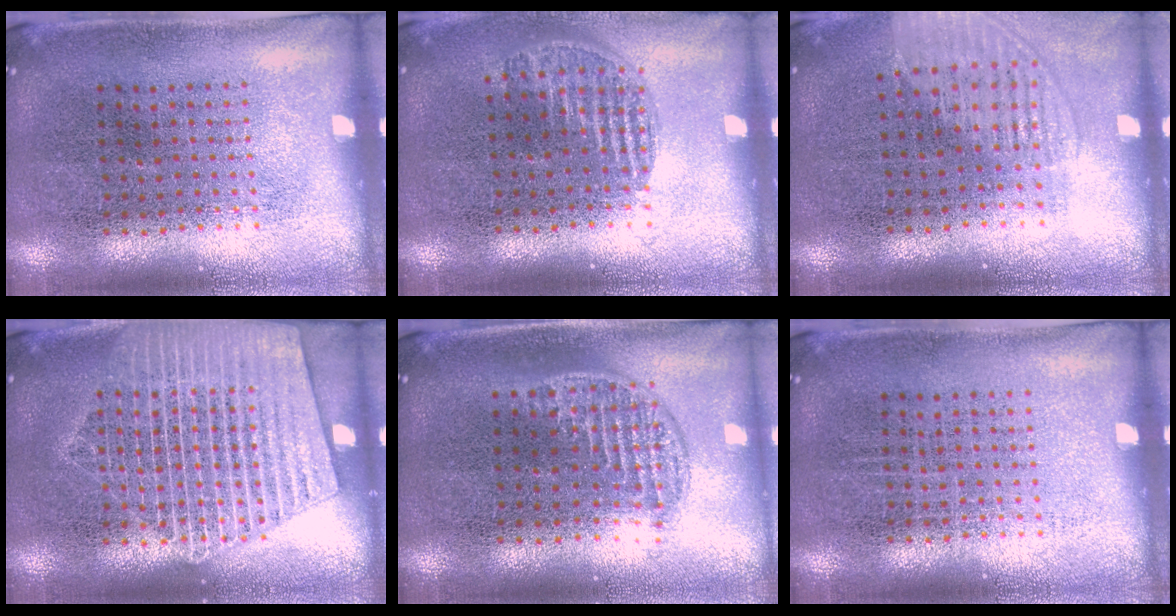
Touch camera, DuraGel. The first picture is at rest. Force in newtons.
{"total": 1.2, "press": 1.0, "slide": 0.6}
{"total": 1.4, "press": 1.3, "slide": 0.7}
{"total": 3.9, "press": 3.8, "slide": 0.5}
{"total": 1.2, "press": 1.0, "slide": 0.7}
{"total": 0.0}